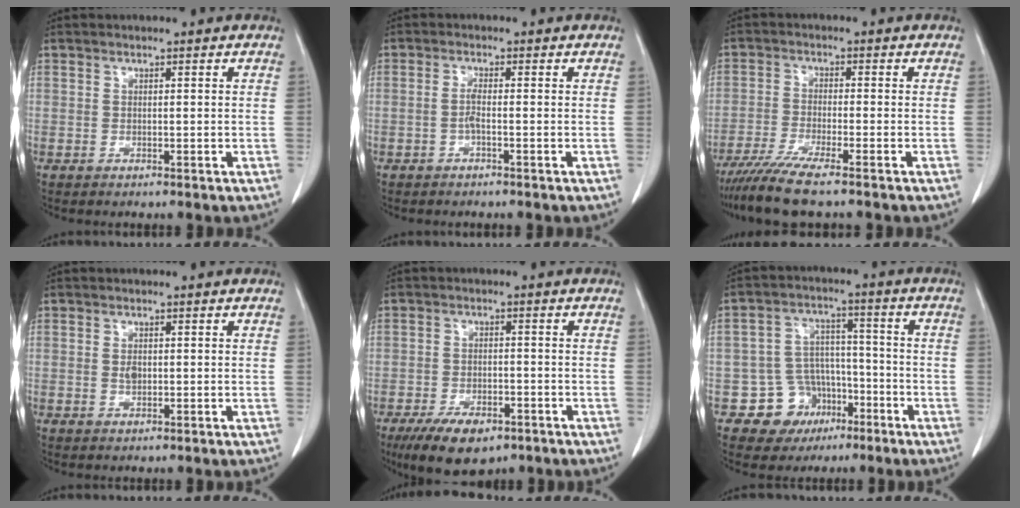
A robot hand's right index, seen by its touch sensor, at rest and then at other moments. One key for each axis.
{"total": 1.6, "fx": -0.5, "fy": 0.0, "fz": 1.5, "tx": -0.029, "ty": 0.001, "tz": -0.012}
{"total": 7.1, "fx": -5.8, "fy": -0.5, "fz": 4.1, "tx": -0.068, "ty": -0.022, "tz": -0.101}
{"total": 1.4, "fx": 0.0, "fy": 0.8, "fz": 1.1, "tx": -0.021, "ty": 0.000, "tz": 0.001}
{"total": 8.8, "fx": -5.9, "fy": 3.9, "fz": 5.3, "tx": -0.090, "ty": -0.008, "tz": -0.094}
{"total": 8.4, "fx": -4.0, "fy": 7.2, "fz": 1.2, "tx": -0.002, "ty": 0.030, "tz": -0.051}